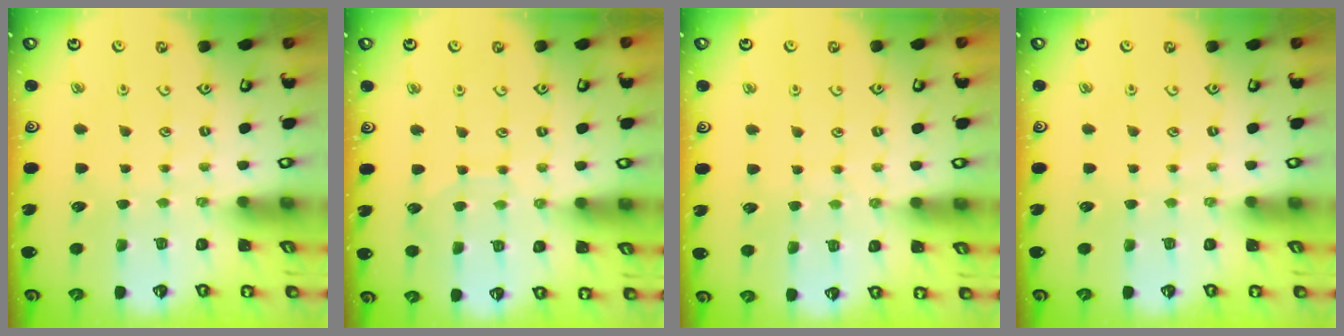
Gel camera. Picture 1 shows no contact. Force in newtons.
{"total": 4.8, "press": 4.8, "slide": 0.5}
{"total": 2.9, "press": 2.9, "slide": 0.2}
{"total": 0.0}